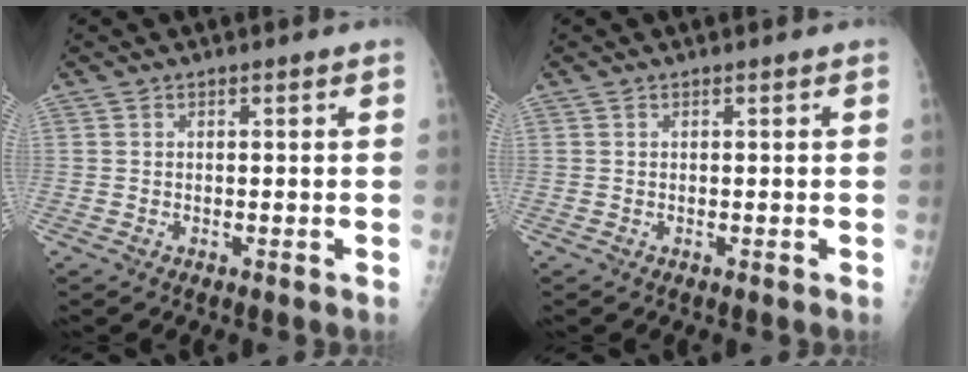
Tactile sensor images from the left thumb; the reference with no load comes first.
{"total": 0.0}